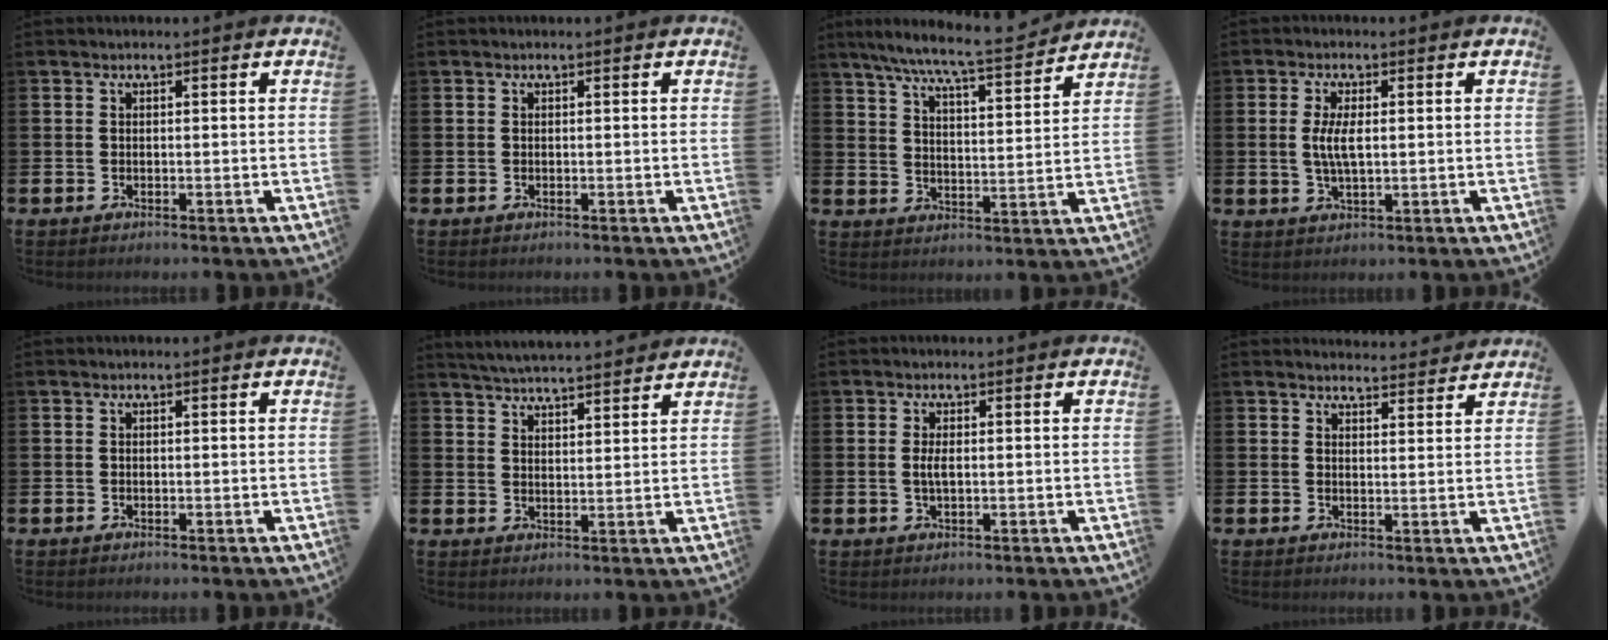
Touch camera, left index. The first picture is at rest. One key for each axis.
{"total": 0.0}
{"total": 8.4, "fx": 7.7, "fy": 0.2, "fz": 3.3, "tx": -0.081, "ty": -0.053, "tz": 0.132}
{"total": 4.0, "fx": 0.6, "fy": 1.5, "fz": 3.7, "tx": -0.068, "ty": 0.004, "tz": 0.007}
{"total": 0.0}
{"total": 4.8, "fx": 4.8, "fy": 0.0, "fz": 0.3, "tx": -0.014, "ty": -0.029, "tz": 0.085}
{"total": 2.1, "fx": 0.1, "fy": 0.7, "fz": 1.9, "tx": -0.031, "ty": -0.001, "tz": -0.002}
{"total": 3.2, "fx": 3.2, "fy": 0.4, "fz": -0.1, "tx": 0.010, "ty": -0.026, "tz": 0.055}